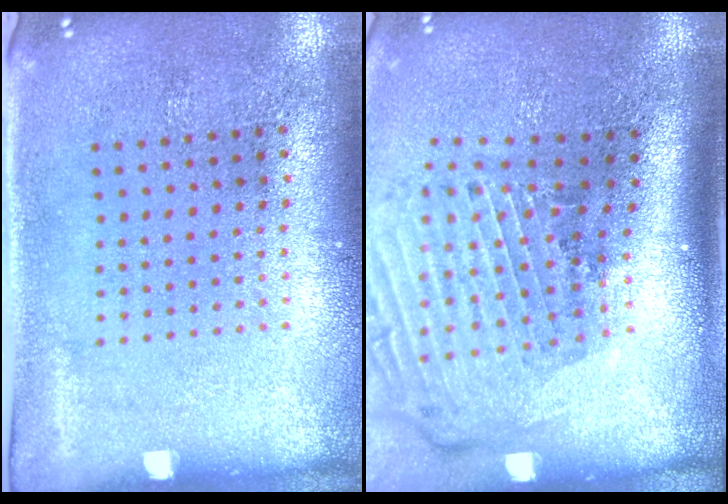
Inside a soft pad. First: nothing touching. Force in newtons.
{"total": 3.0, "press": 2.1, "slide": 2.1}